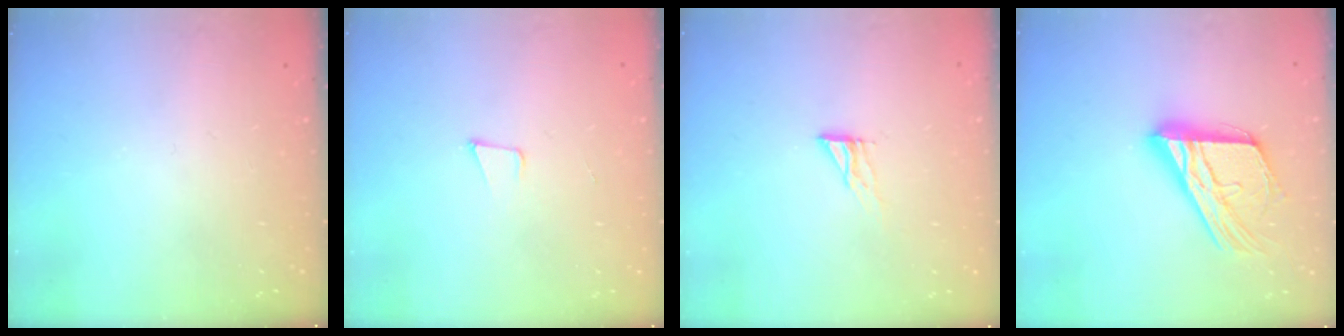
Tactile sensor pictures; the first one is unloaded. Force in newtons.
{"total": 3.9, "press": 2.9, "slide": 2.6}
{"total": 4.5, "press": 4.4, "slide": 0.4}
{"total": 20.4, "press": 20.4, "slide": 1.8}